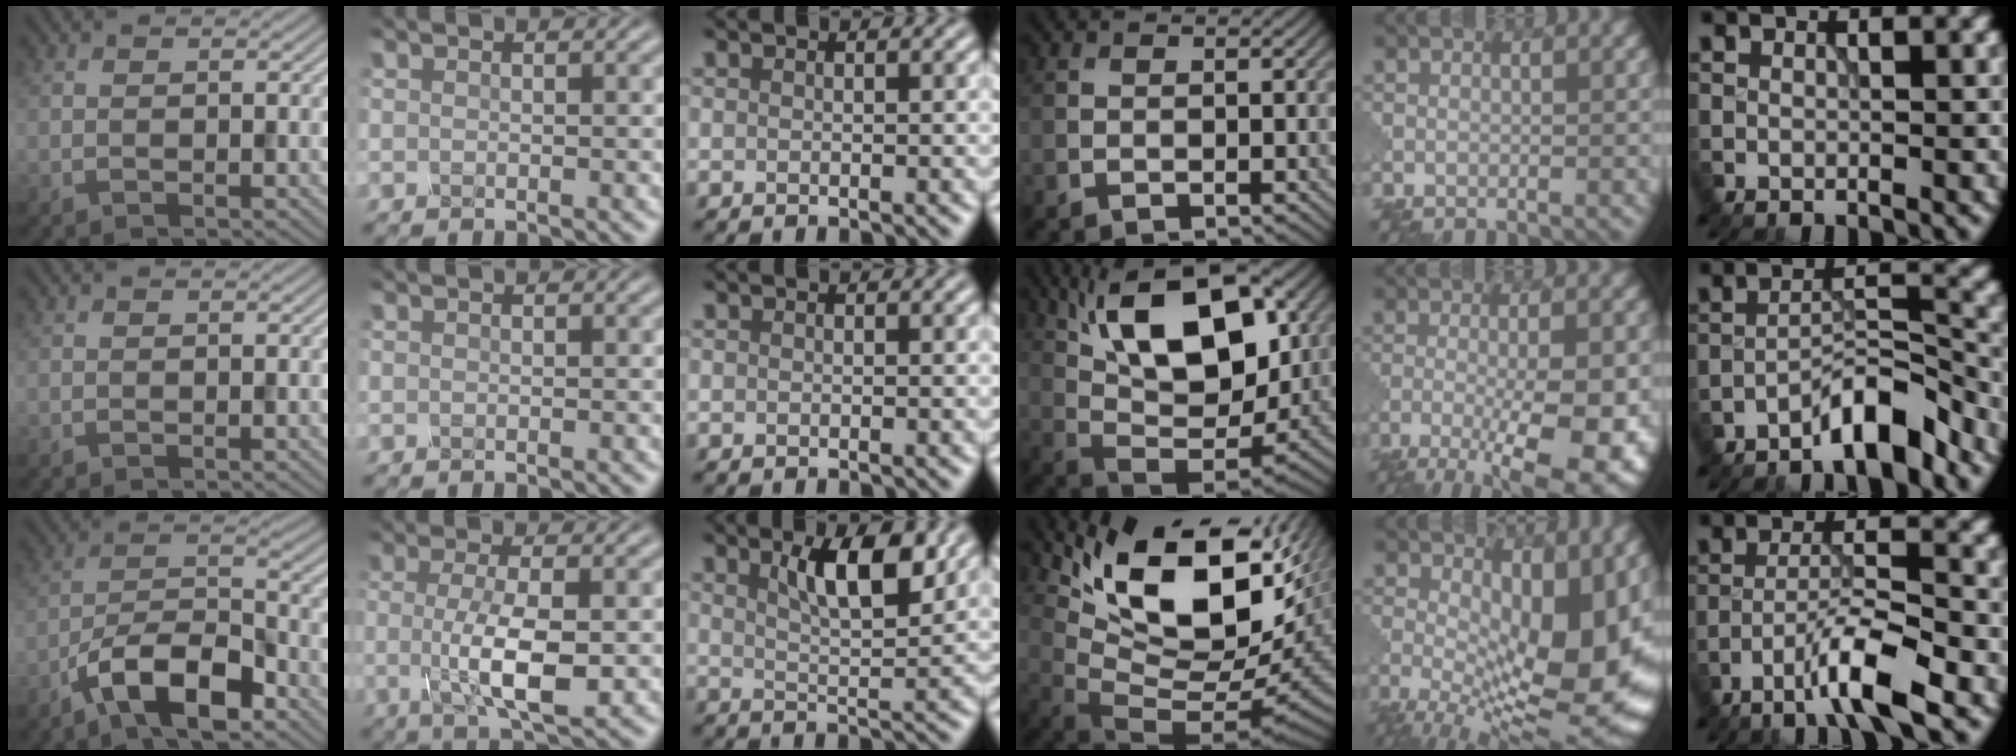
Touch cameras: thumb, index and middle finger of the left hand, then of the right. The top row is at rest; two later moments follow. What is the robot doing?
{"motion": "disassemble", "object": "glue stick"}